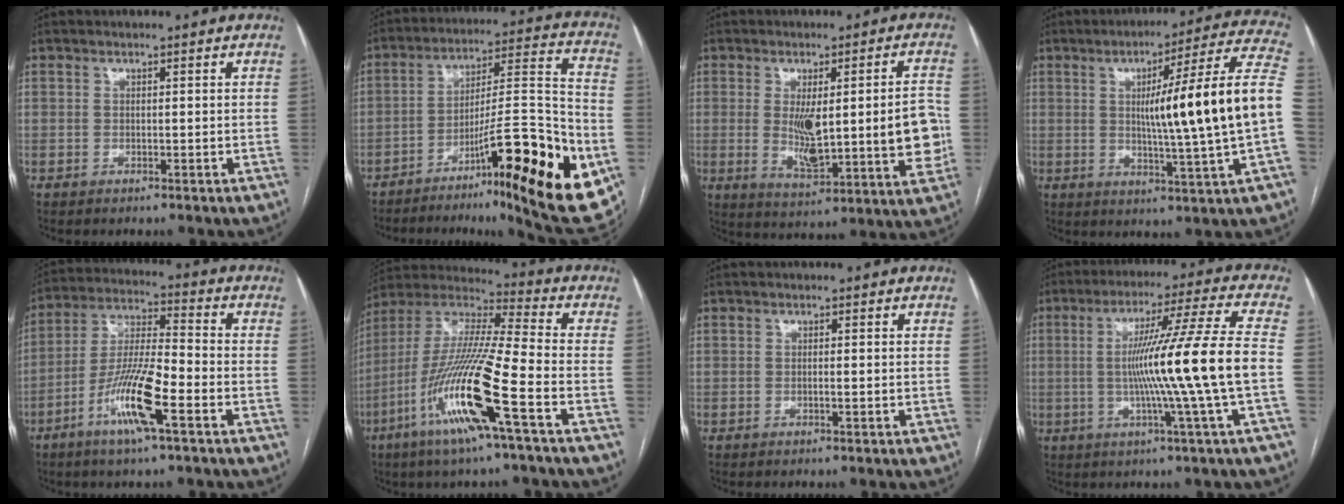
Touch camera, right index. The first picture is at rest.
{"total": 25.4, "force": [-11.0, 2.9, 22.7], "torque": [-0.271, 0.013, -0.161]}
{"total": 15.2, "force": [-0.2, 3.6, 14.8], "torque": [-0.211, 0.001, 0.009]}
{"total": 19.0, "force": [0.4, -1.5, 18.9], "torque": [-0.265, 0.008, -0.006]}
{"total": 12.4, "force": [-5.7, 1.3, 11.0], "torque": [-0.216, -0.007, -0.109]}
{"total": 18.8, "force": [-7.8, 0.4, 17.1], "torque": [-0.365, -0.025, -0.156]}
{"total": 0.6, "force": [-0.2, 0.0, 0.5], "torque": [-0.008, 0.001, -0.003]}
{"total": 15.3, "force": [-1.8, -2.9, 14.9], "torque": [-0.247, -0.004, -0.033]}